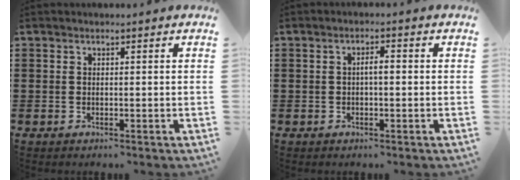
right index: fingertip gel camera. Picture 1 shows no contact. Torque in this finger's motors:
{"motor_torque": [0.46, -0.37, 0.09, 0.05]}